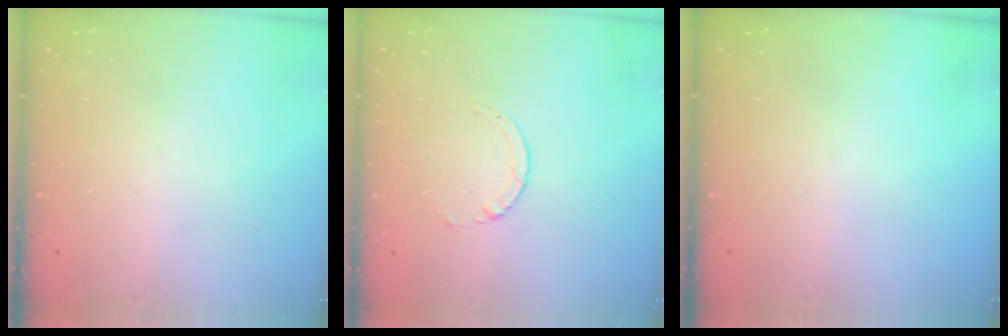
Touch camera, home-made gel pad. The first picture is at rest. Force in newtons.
{"total": 1.7, "press": 1.7, "slide": 0.2}
{"total": 0.0}